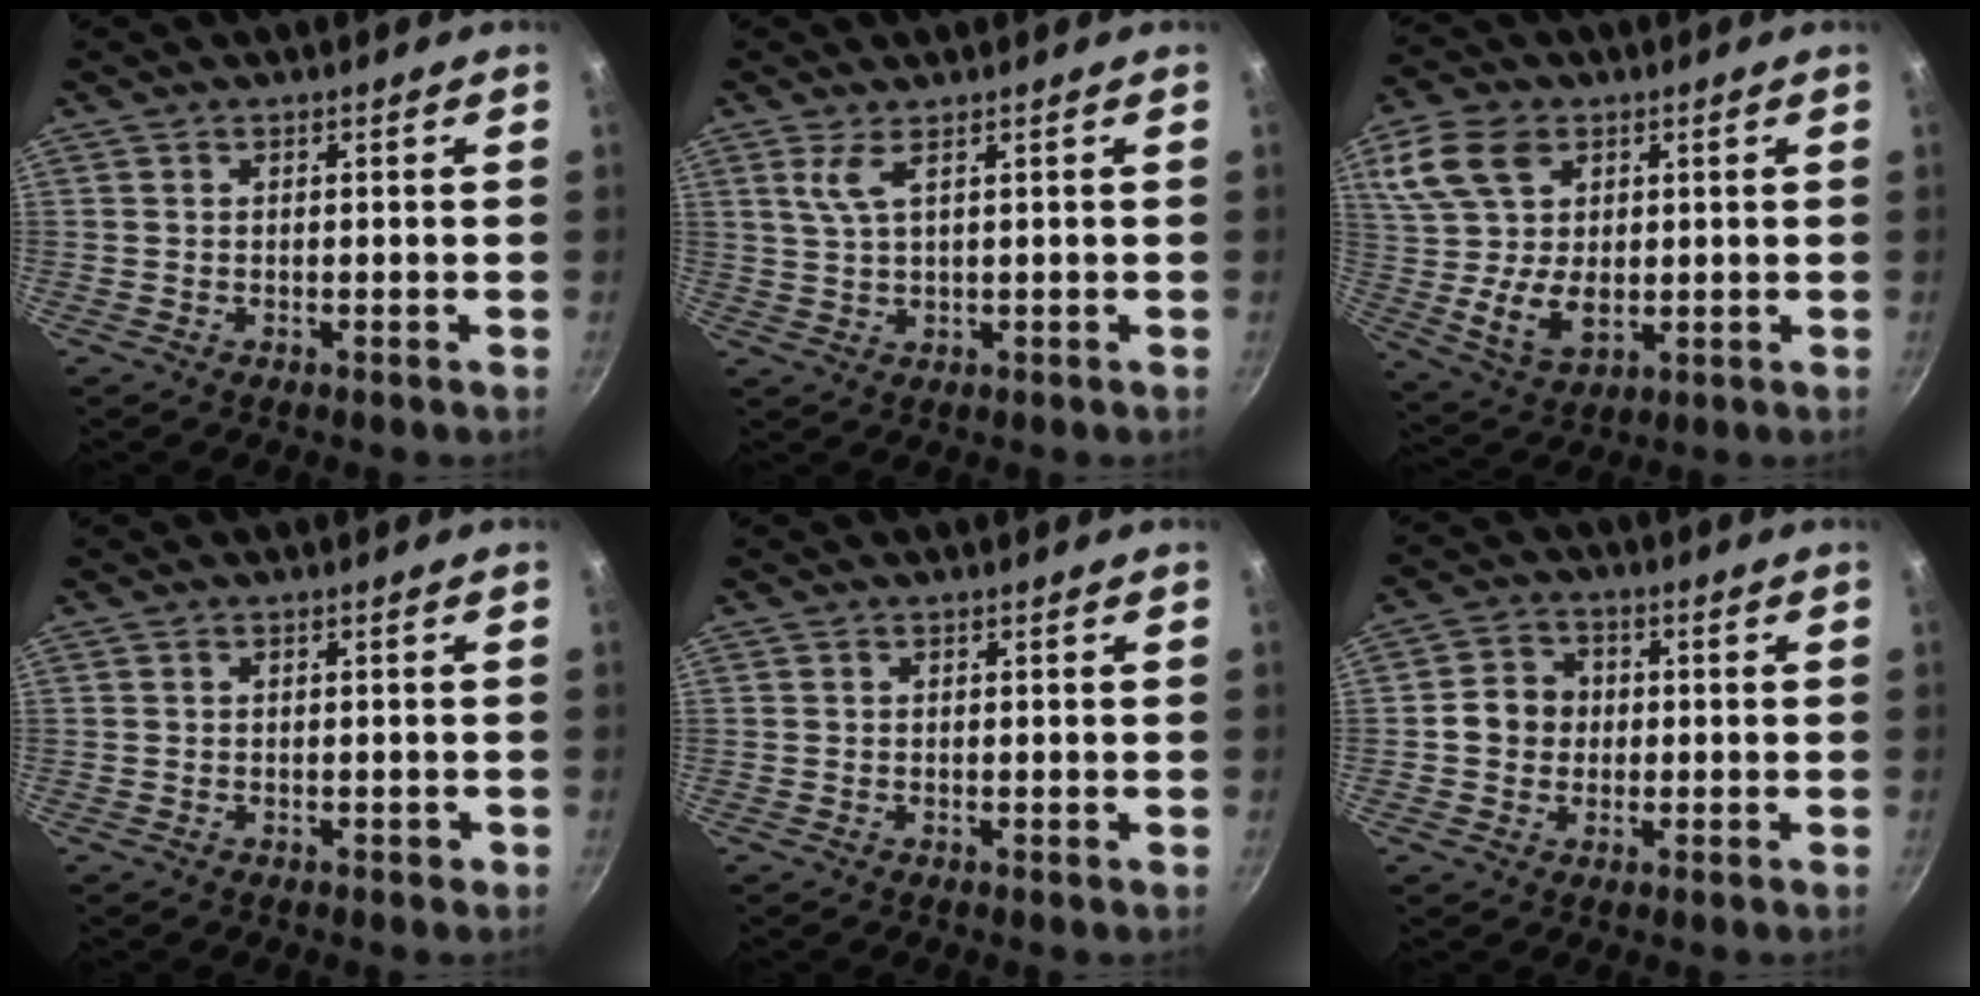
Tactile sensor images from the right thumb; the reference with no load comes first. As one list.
[{"total": 3.5, "force": [1.6, 0.8, 3.1], "torque": [-0.069, -0.008, 0.037]}, {"total": 16.7, "force": [4.8, 11.9, 10.8], "torque": [-0.210, -0.015, 0.095]}, {"total": 0.7, "force": [-0.2, 0.6, 0.4], "torque": [0.001, 0.004, -0.002]}, {"total": 0.0}, {"total": 6.3, "force": [0.0, 5.6, 2.7], "torque": [-0.017, 0.012, -0.013]}]